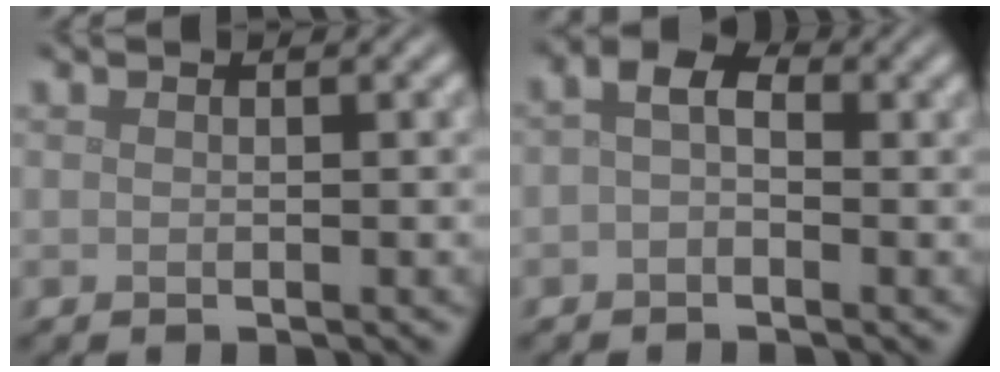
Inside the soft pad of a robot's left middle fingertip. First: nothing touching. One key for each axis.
{"total": 2.8, "fx": 0.3, "fy": 1.7, "fz": 2.1, "tx": -0.038, "ty": 0.009, "tz": -0.007}